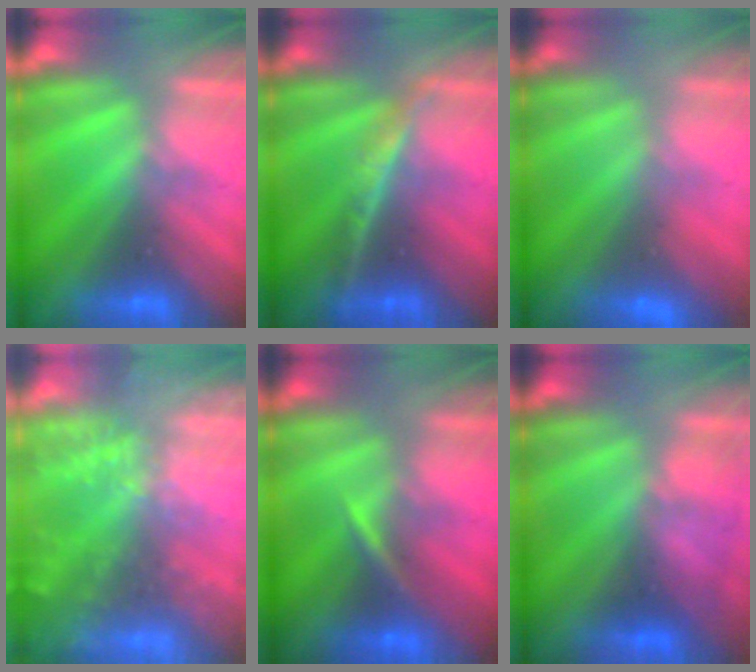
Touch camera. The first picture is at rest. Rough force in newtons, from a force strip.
{"total": 2.4}
{"total": 2.7}
{"total": 6.5}
{"total": 3.2}
{"total": 5.3}